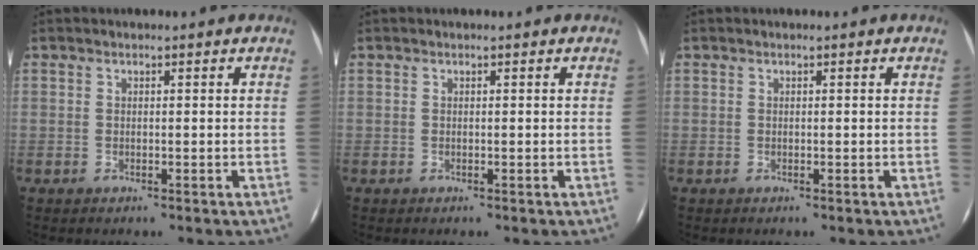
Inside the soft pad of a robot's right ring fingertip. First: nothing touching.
{"total": 0.0}
{"total": 0.0}